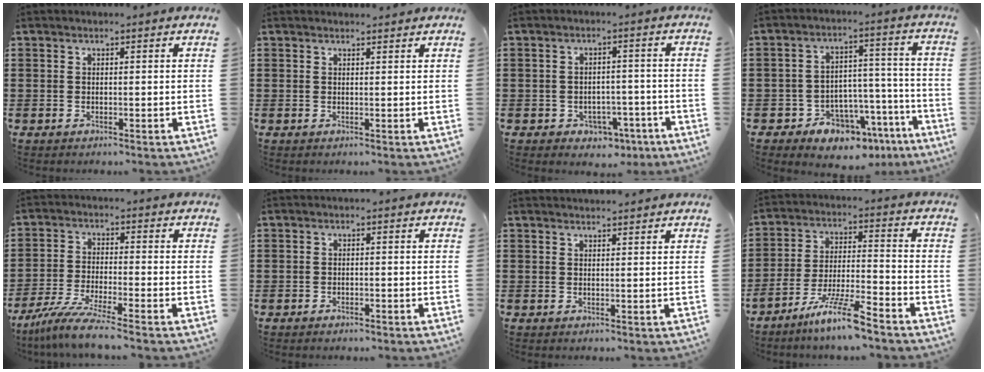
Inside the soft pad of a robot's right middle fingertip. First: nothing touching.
{"total": 0.8, "force": [0.8, 0.1, 0.0], "torque": [0.005, -0.003, 0.013]}
{"total": 2.6, "force": [-2.0, 1.5, 0.6], "torque": [-0.018, 0.007, -0.044]}
{"total": 7.7, "force": [-6.4, 3.9, 1.7], "torque": [-0.027, 0.039, -0.115]}
{"total": 6.7, "force": [-5.6, -0.4, 3.6], "torque": [-0.083, -0.020, -0.111]}
{"total": 0.8, "force": [-0.8, 0.3, 0.1], "torque": [-0.003, 0.001, -0.016]}
{"total": 1.3, "force": [1.3, 0.0, 0.1], "torque": [-0.005, -0.001, 0.024]}
{"total": 8.8, "force": [-7.1, 0.2, 5.2], "torque": [-0.106, -0.005, -0.137]}